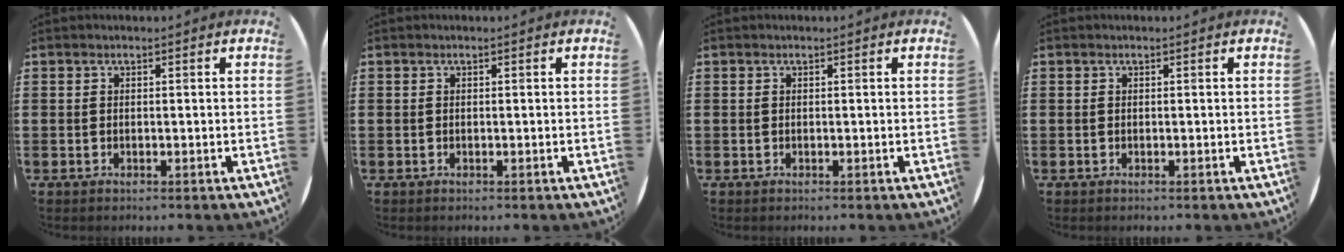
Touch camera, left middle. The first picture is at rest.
{"total": 0.0}
{"total": 0.0}
{"total": 0.0}